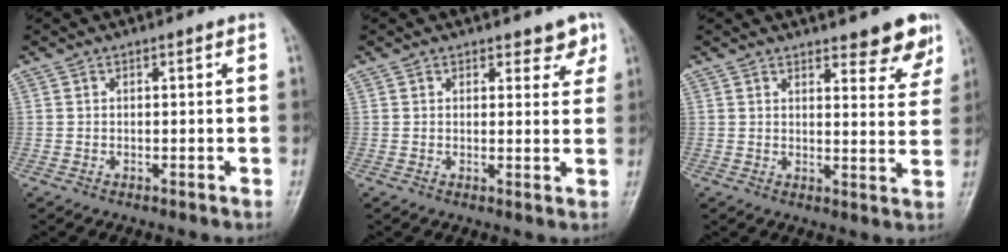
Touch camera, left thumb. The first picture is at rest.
{"total": 3.4, "force": [2.5, 2.0, 1.2], "torque": [0.017, -0.013, 0.030]}
{"total": 7.7, "force": [5.9, 2.5, 4.4], "torque": [-0.023, -0.037, 0.066]}